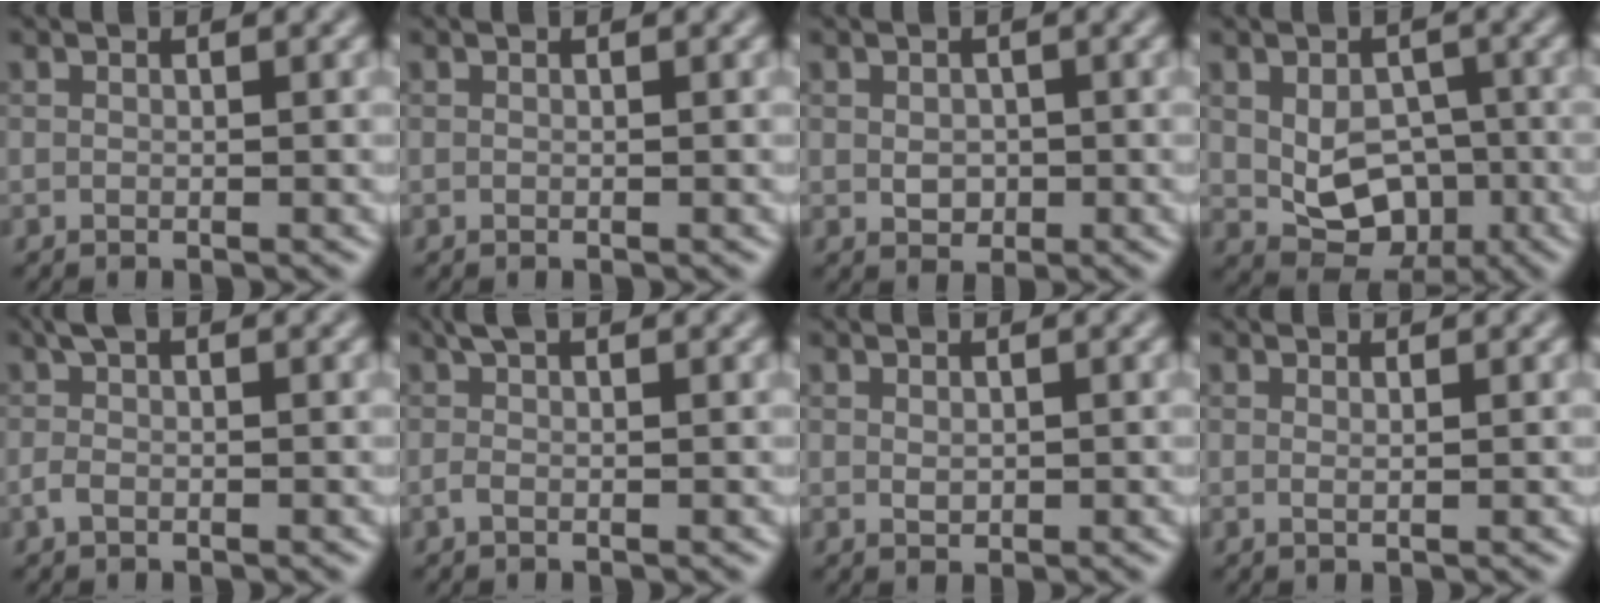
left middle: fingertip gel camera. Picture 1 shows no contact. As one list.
[{"total": 0.0}, {"total": 1.6, "force": [0.0, 1.4, 0.9], "torque": [-0.017, -0.002, -0.001]}, {"total": 5.8, "force": [-0.7, 4.1, 4.0], "torque": [-0.069, -0.008, -0.006]}, {"total": 1.5, "force": [-0.2, 0.7, 1.3], "torque": [-0.029, 0.005, -0.007]}, {"total": 1.6, "force": [0.5, 0.5, 1.4], "torque": [-0.028, 0.008, 0.005]}, {"total": 0.7, "force": [0.2, 0.5, 0.5], "torque": [-0.009, -0.002, 0.006]}, {"total": 0.6, "force": [0.4, 0.2, 0.4], "torque": [-0.006, -0.002, 0.004]}]